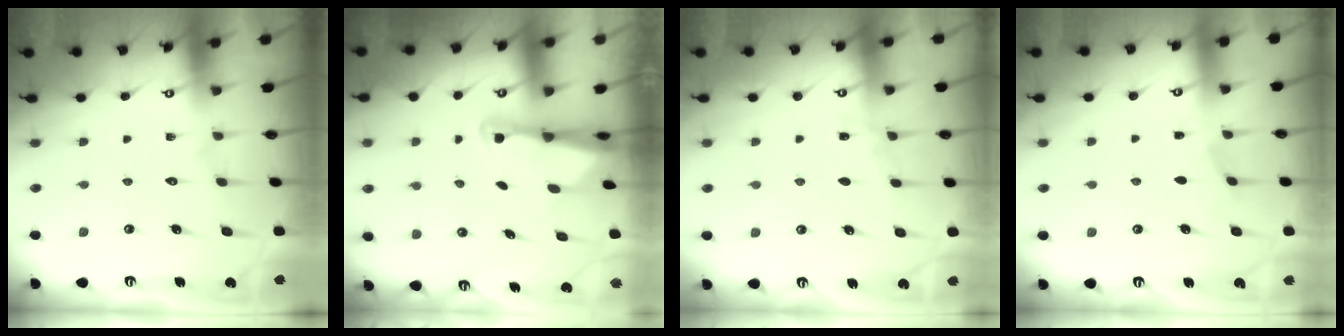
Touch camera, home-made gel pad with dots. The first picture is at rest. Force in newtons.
{"total": 2.7, "press": 2.6, "slide": 0.5}
{"total": 2.7, "press": 2.7, "slide": 0.4}
{"total": 2.8, "press": 2.8, "slide": 0.4}